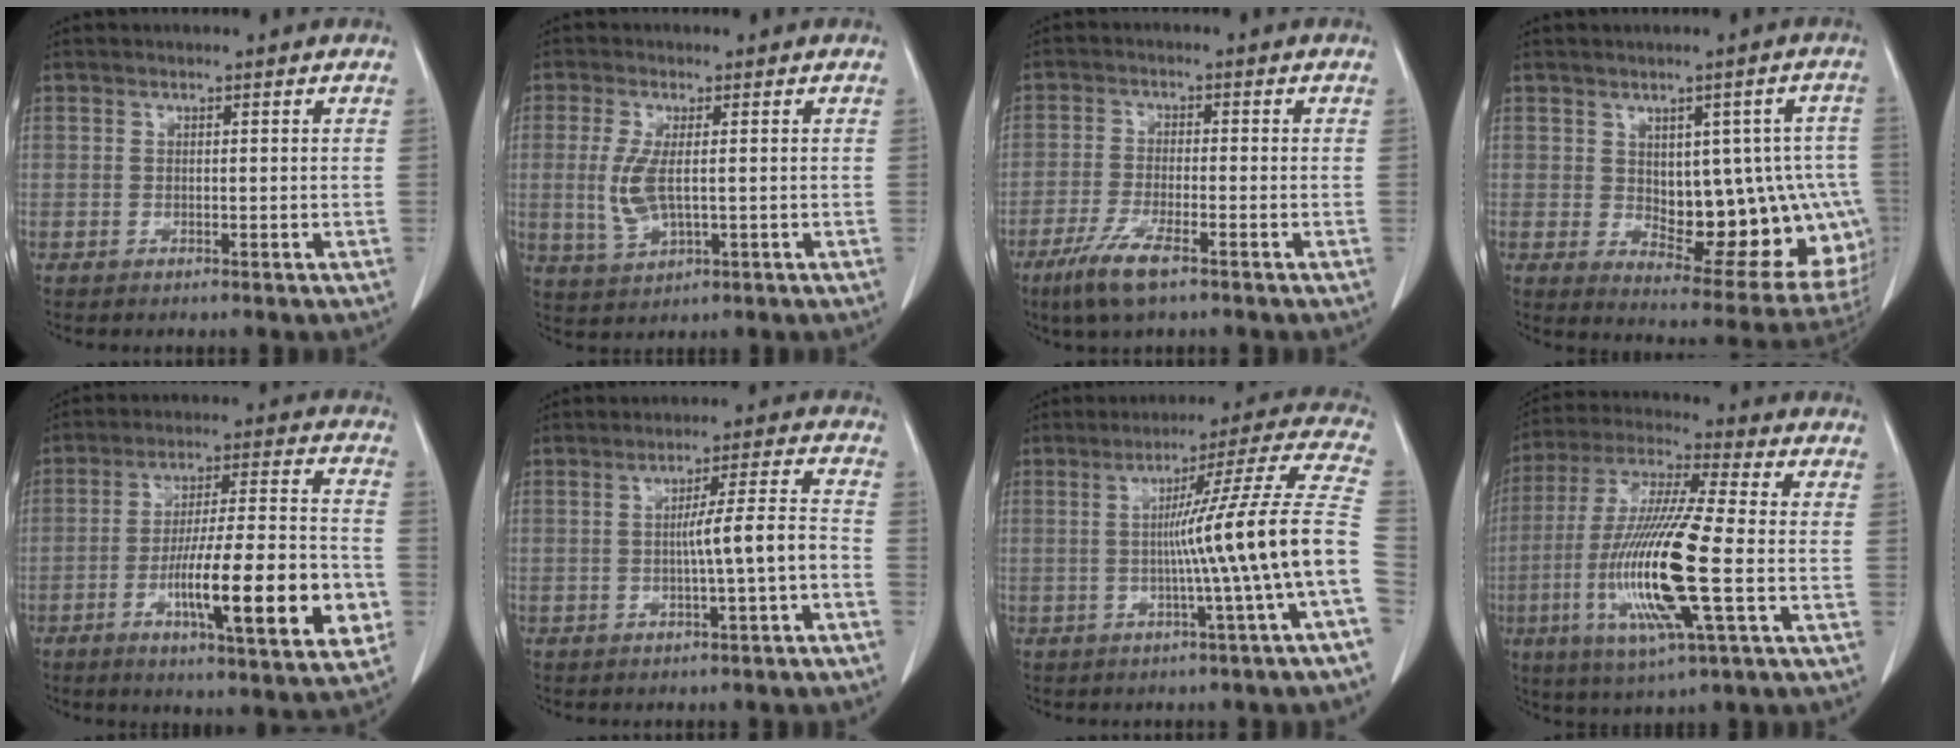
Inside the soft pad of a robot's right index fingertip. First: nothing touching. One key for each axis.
{"total": 5.6, "fx": -0.1, "fy": 1.8, "fz": 5.3, "tx": -0.125, "ty": -0.011, "tz": 0.004}
{"total": 6.7, "fx": -4.3, "fy": 0.9, "fz": 5.1, "tx": -0.111, "ty": -0.015, "tz": -0.078}
{"total": 17.6, "fx": -0.9, "fy": 8.3, "fz": 15.5, "tx": -0.142, "ty": 0.018, "tz": 0.016}
{"total": 18.7, "fx": -5.8, "fy": 2.2, "fz": 17.6, "tx": -0.259, "ty": -0.001, "tz": -0.085}
{"total": 6.3, "fx": -1.7, "fy": -0.5, "fz": 6.0, "tx": -0.092, "ty": 0.014, "tz": -0.023}
{"total": 15.5, "fx": -2.7, "fy": -3.0, "fz": 15.0, "tx": -0.199, "ty": 0.011, "tz": -0.044}
{"total": 17.8, "fx": -3.7, "fy": 1.1, "fz": 17.3, "tx": -0.361, "ty": -0.015, "tz": -0.072}